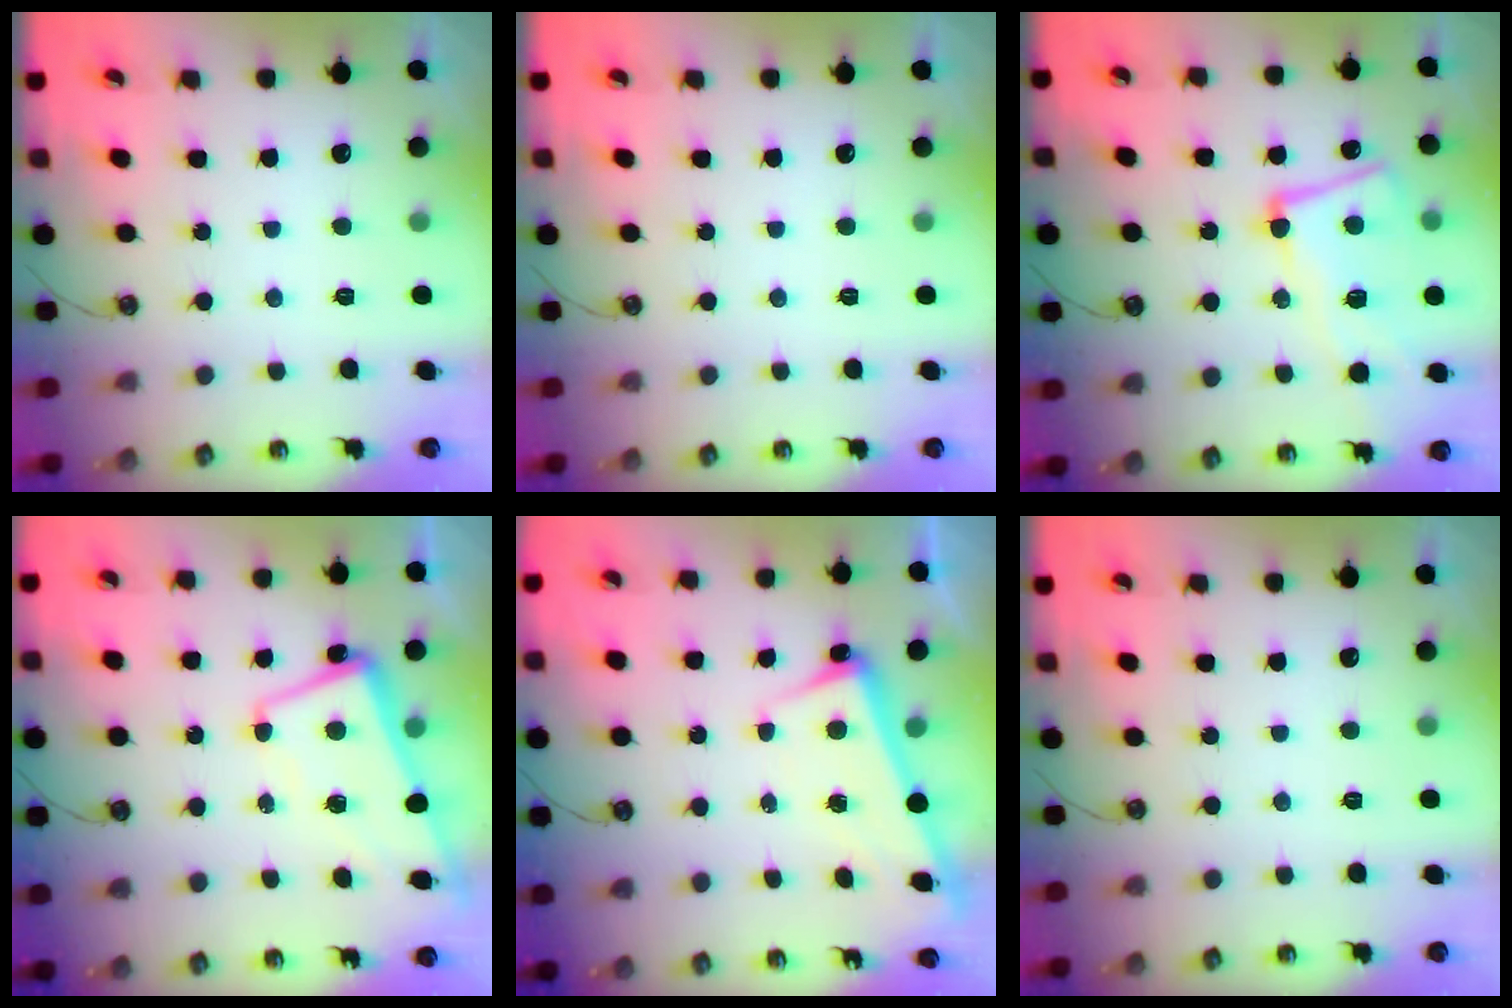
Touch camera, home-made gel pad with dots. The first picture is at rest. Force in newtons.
{"total": 0.0}
{"total": 9.8, "press": 9.5, "slide": 2.2}
{"total": 1.1, "press": 0.6, "slide": 0.9}
{"total": 2.6, "press": 2.3, "slide": 1.2}
{"total": 0.0}